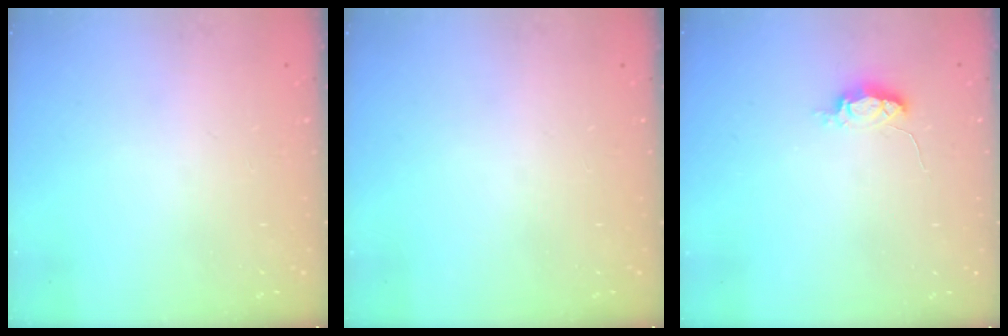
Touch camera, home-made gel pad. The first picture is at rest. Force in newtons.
{"total": 0.0}
{"total": 4.7, "press": 4.7, "slide": 0.4}